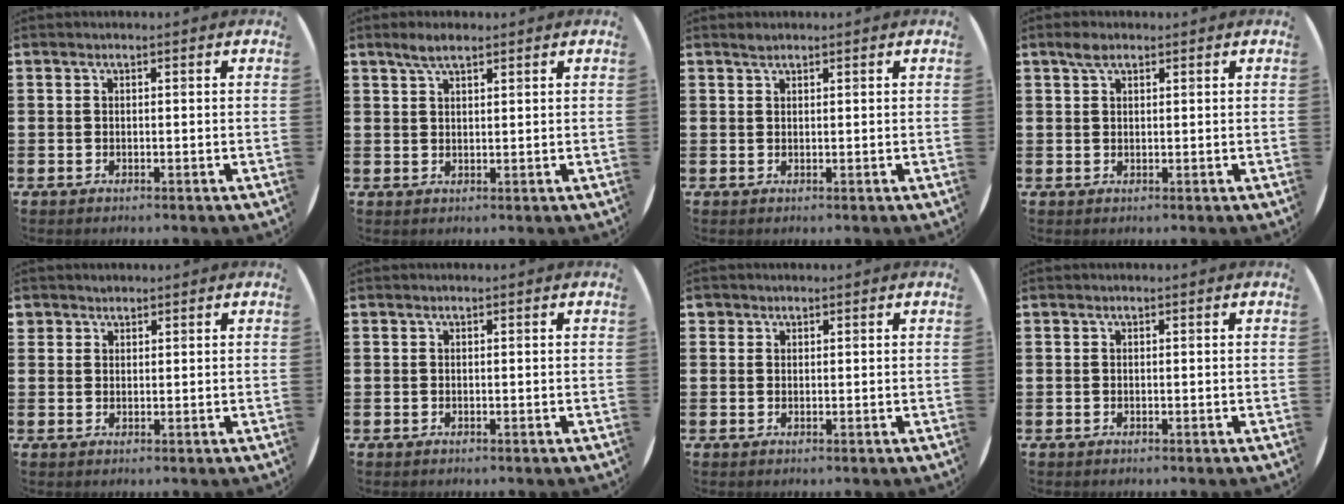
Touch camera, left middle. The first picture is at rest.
{"total": 2.7, "force": [2.1, 0.7, 1.6], "torque": [-0.033, 0.006, 0.037]}
{"total": 0.7, "force": [0.7, 0.2, 0.1], "torque": [-0.002, 0.002, 0.013]}
{"total": 1.9, "force": [1.3, 1.0, 1.0], "torque": [-0.013, 0.003, 0.022]}
{"total": 1.4, "force": [1.3, 0.7, -0.3], "torque": [0.003, 0.003, 0.026]}
{"total": 0.0}
{"total": 0.9, "force": [0.7, 0.6, -0.1], "torque": [0.000, 0.003, 0.015]}
{"total": 0.0}